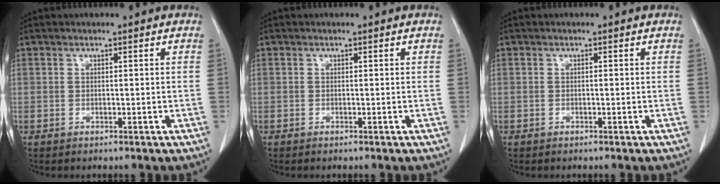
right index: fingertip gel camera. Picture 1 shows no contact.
{"total": 0.0}
{"total": 0.0}